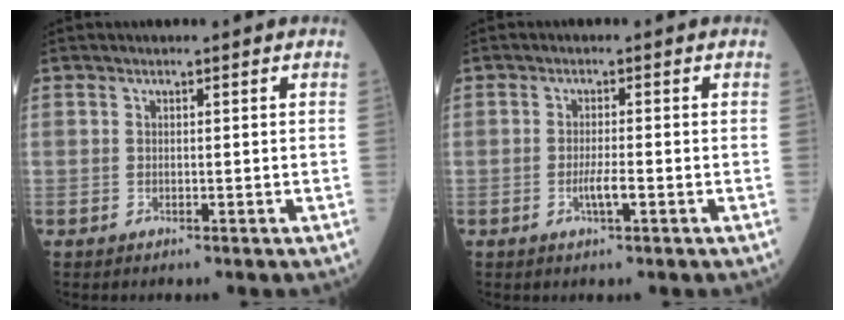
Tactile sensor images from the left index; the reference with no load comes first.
{"total": 2.3, "force": [-1.0, 0.1, 2.1], "torque": [-0.040, 0.000, -0.018]}